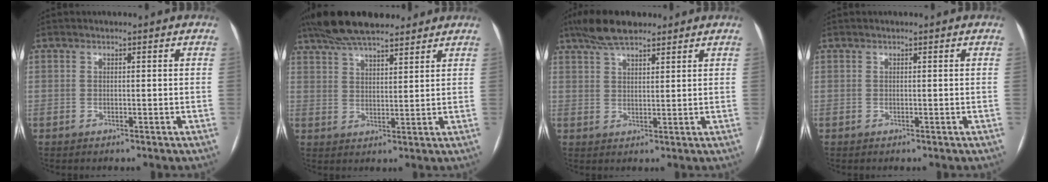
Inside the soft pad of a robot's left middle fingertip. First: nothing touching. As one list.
[{"total": 14.1, "force": [11.6, 3.7, 7.2], "torque": [-0.133, 0.038, 0.192]}, {"total": 7.0, "force": [5.4, 2.1, 4.0], "torque": [-0.080, 0.022, 0.096]}, {"total": 0.0}]